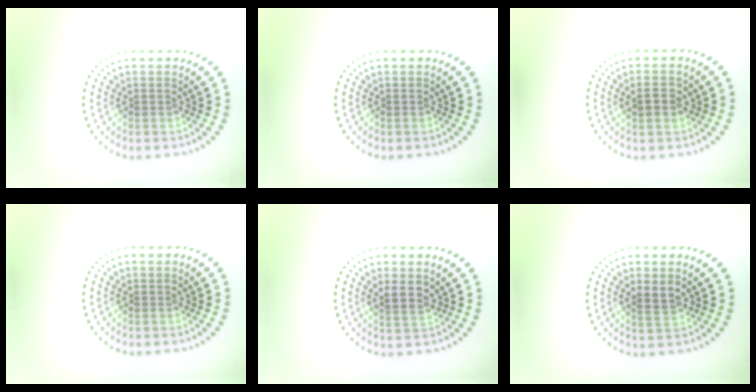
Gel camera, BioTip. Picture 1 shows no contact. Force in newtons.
{"total": 0.0}
{"total": 2.2, "press": 2.2, "slide": 0.2}
{"total": 0.0}
{"total": 1.7, "press": 1.4, "slide": 1.0}
{"total": 1.8, "press": 1.7, "slide": 0.5}